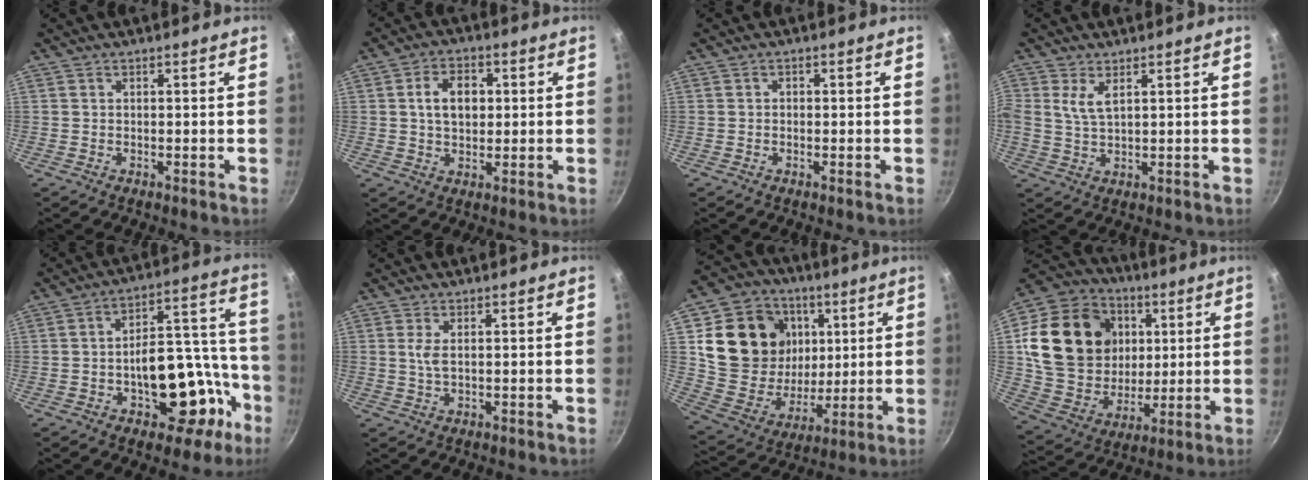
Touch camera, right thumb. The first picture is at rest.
{"total": 7.1, "force": [1.0, 5.1, 4.9], "torque": [-0.058, 0.011, 0.011]}
{"total": 0.5, "force": [-0.3, 0.4, 0.1], "torque": [0.000, 0.005, -0.009]}
{"total": 3.7, "force": [1.5, 1.6, 3.0], "torque": [-0.066, -0.008, 0.034]}
{"total": 18.3, "force": [-6.8, 10.8, 13.1], "torque": [-0.108, 0.076, -0.086]}
{"total": 1.8, "force": [0.3, 0.4, 1.7], "torque": [-0.044, -0.002, 0.011]}
{"total": 21.2, "force": [6.2, 17.5, 10.2], "torque": [-0.162, -0.017, 0.117]}
{"total": 24.4, "force": [5.4, 19.5, 13.7], "torque": [-0.231, -0.002, 0.107]}